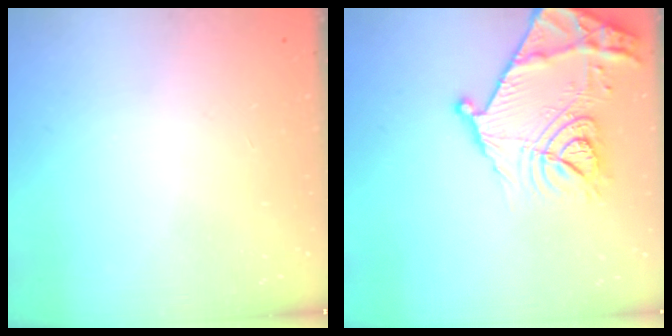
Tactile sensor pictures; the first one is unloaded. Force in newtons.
{"total": 21.8, "press": 21.8, "slide": 1.1}